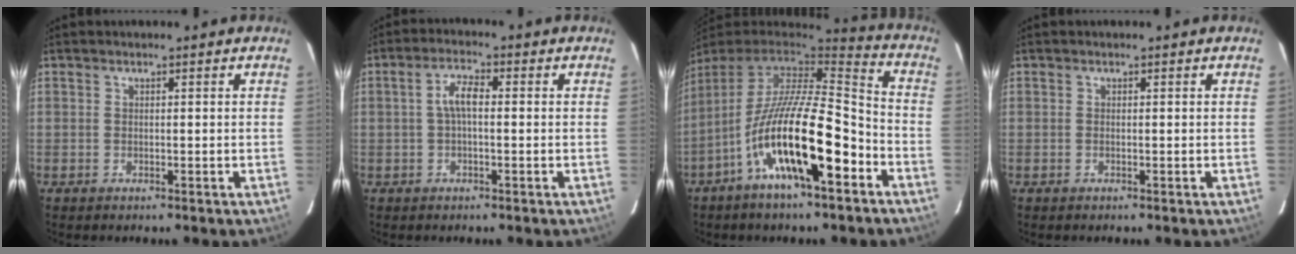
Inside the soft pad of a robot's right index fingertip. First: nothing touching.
{"total": 3.9, "force": [-0.1, 1.4, 3.6], "torque": [-0.073, 0.012, -0.003]}
{"total": 20.2, "force": [-9.2, 5.2, 17.2], "torque": [-0.292, -0.024, -0.168]}
{"total": 0.0}